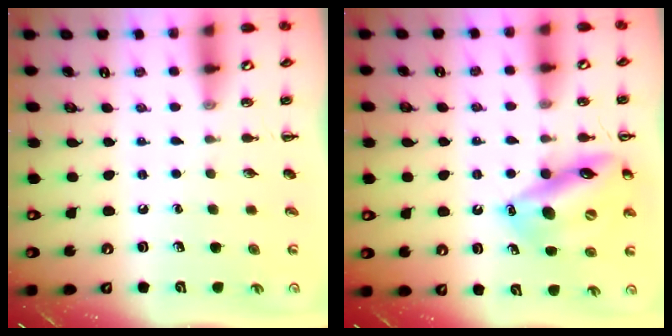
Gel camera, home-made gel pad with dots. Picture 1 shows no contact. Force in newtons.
{"total": 16.1, "press": 15.9, "slide": 2.8}